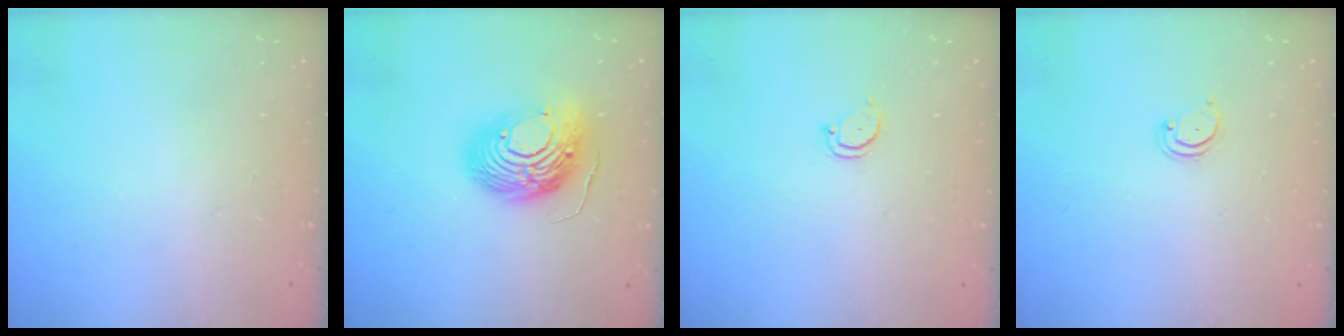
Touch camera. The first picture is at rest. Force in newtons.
{"total": 13.7, "press": 13.5, "slide": 2.3}
{"total": 2.5, "press": 2.5, "slide": 0.3}
{"total": 2.2, "press": 2.2, "slide": 0.2}